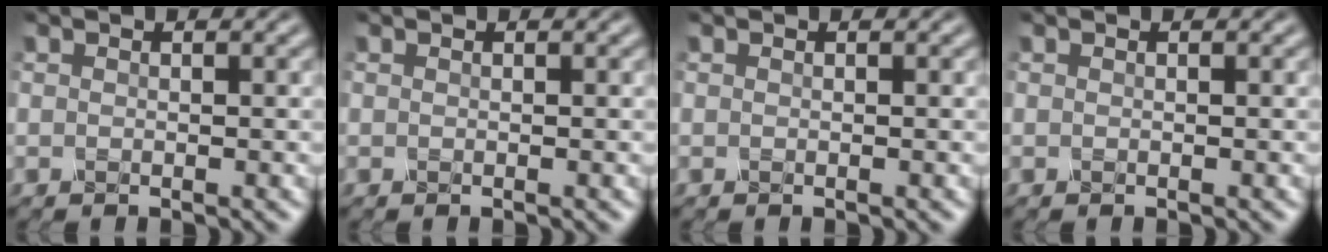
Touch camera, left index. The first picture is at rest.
{"total": 0.0}
{"total": 0.0}
{"total": 0.0}